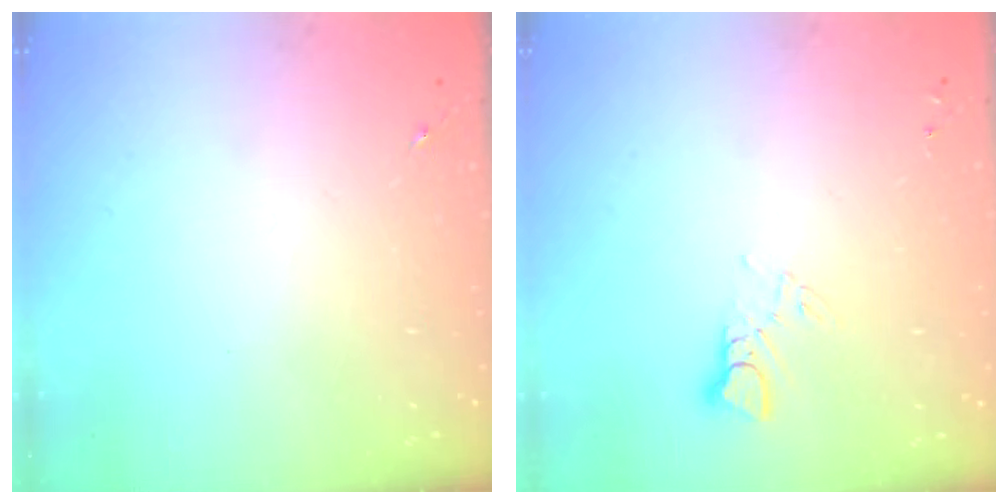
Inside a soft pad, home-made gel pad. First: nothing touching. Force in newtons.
{"total": 2.9, "press": 2.9, "slide": 0.2}